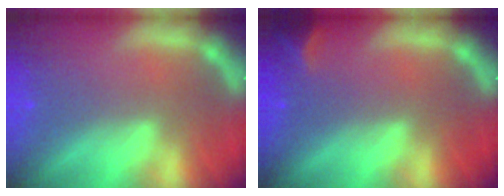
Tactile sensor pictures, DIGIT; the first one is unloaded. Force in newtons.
{"total": 1.9}